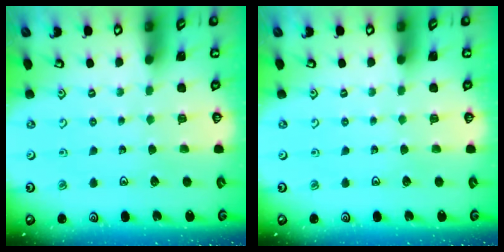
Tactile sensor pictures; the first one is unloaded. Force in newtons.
{"total": 0.0}